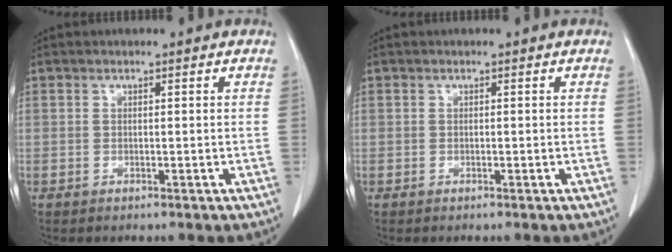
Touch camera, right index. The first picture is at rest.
{"total": 0.0}